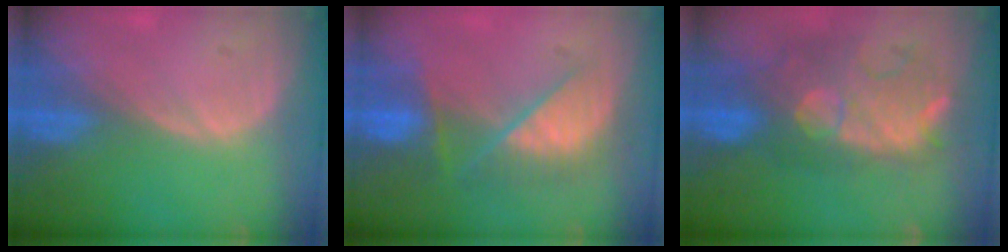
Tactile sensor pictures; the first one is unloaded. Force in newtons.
{"total": 7.3, "press": 7.3, "slide": 0.3}
{"total": 10.2, "press": 9.7, "slide": 3.4}